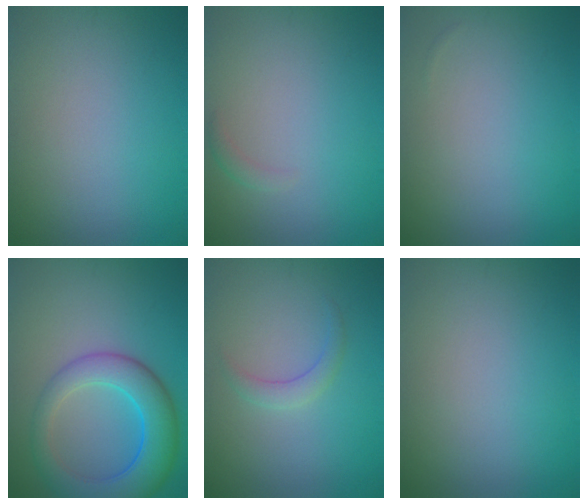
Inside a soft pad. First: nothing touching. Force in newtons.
{"total": 0.8, "press": 0.8, "slide": 0.0}
{"total": 0.0}
{"total": 7.3, "press": 7.3, "slide": 0.3}
{"total": 1.5, "press": 1.5, "slide": 0.0}
{"total": 0.0}